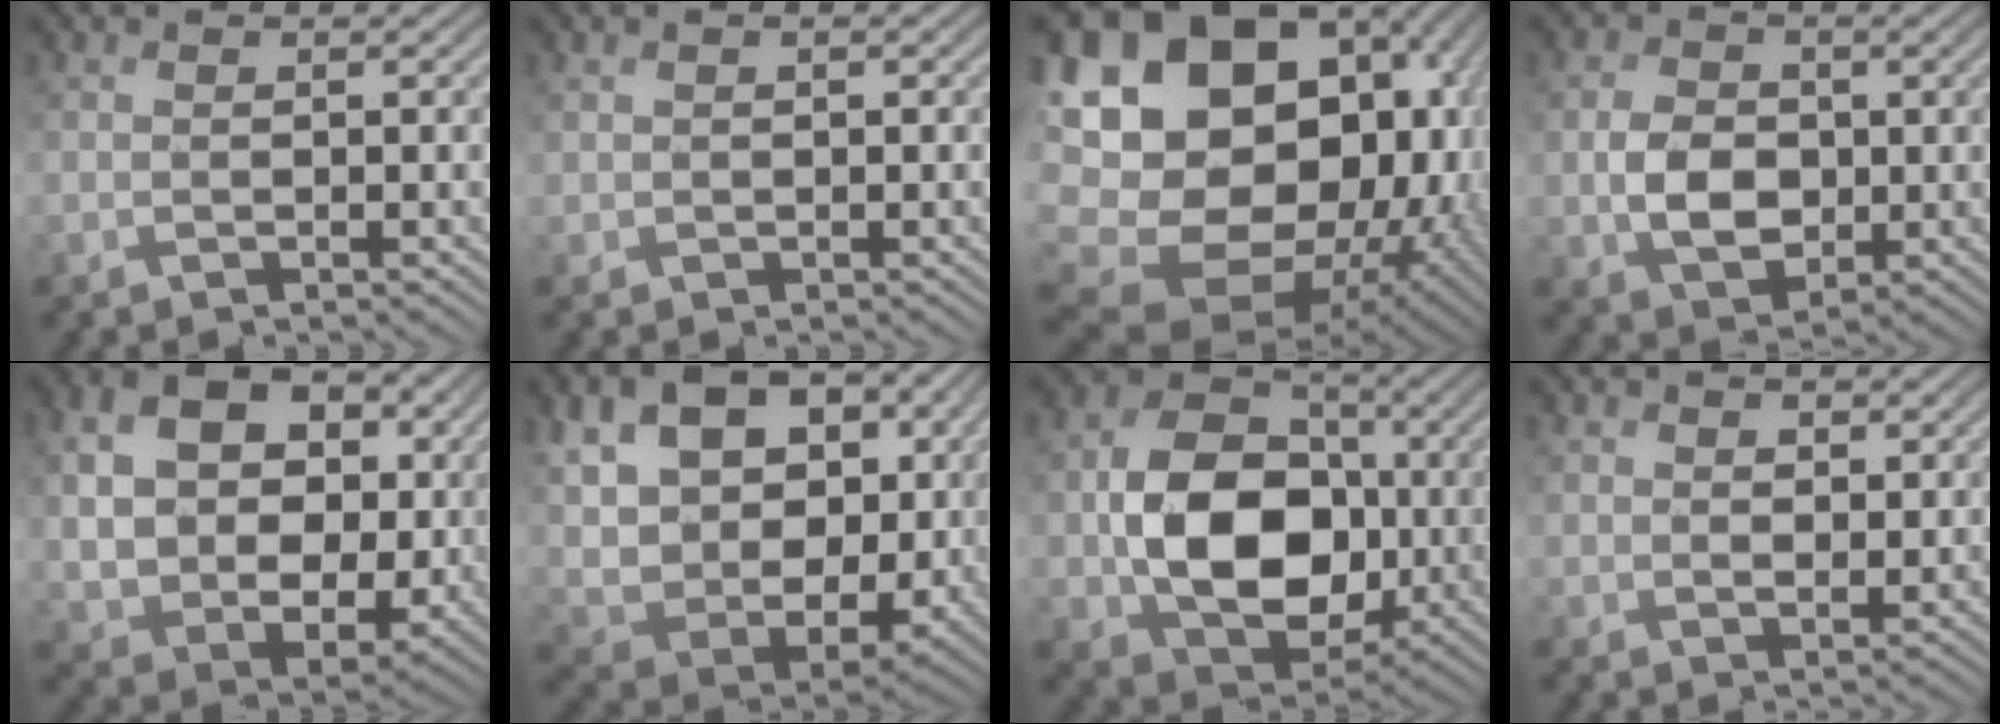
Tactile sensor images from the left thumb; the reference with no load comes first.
{"total": 0.8, "force": [0.3, 0.6, 0.4], "torque": [-0.011, -0.001, 0.008]}
{"total": 23.9, "force": [0.2, 19.9, 13.3], "torque": [-0.282, -0.010, -0.010]}
{"total": 5.4, "force": [-0.6, 4.2, 3.3], "torque": [-0.075, -0.008, -0.012]}
{"total": 15.4, "force": [2.6, 11.8, 9.6], "torque": [-0.210, -0.019, 0.071]}
{"total": 16.4, "force": [4.1, 11.8, 10.6], "torque": [-0.232, -0.014, 0.102]}
{"total": 12.8, "force": [-1.3, 10.0, 8.0], "torque": [-0.142, -0.007, -0.021]}
{"total": 2.0, "force": [1.1, 1.3, 1.0], "torque": [-0.024, -0.008, 0.024]}